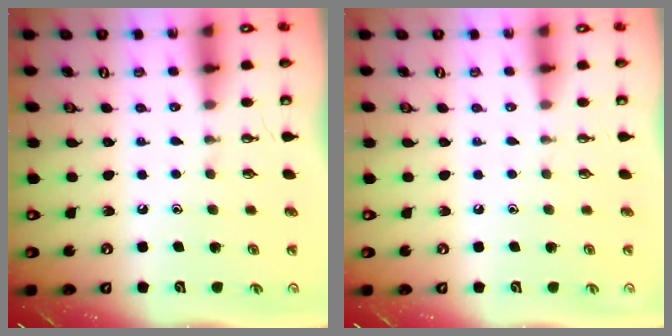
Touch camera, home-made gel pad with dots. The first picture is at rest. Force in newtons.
{"total": 0.0}